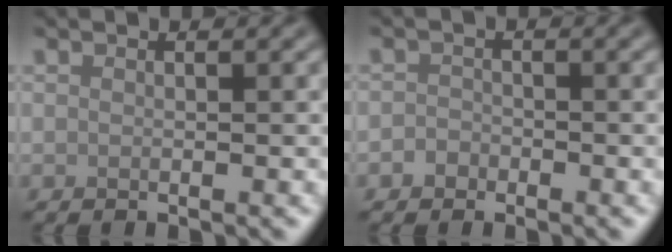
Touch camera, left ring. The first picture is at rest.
{"total": 1.2, "force": [-0.7, 0.9, 0.1], "torque": [0.003, 0.002, -0.015]}